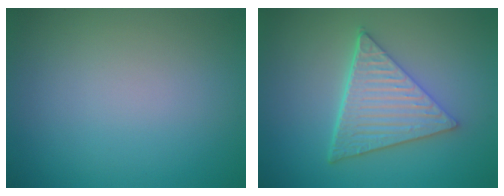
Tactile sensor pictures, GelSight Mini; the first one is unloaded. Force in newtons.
{"total": 6.1, "press": 4.5, "slide": 4.1}